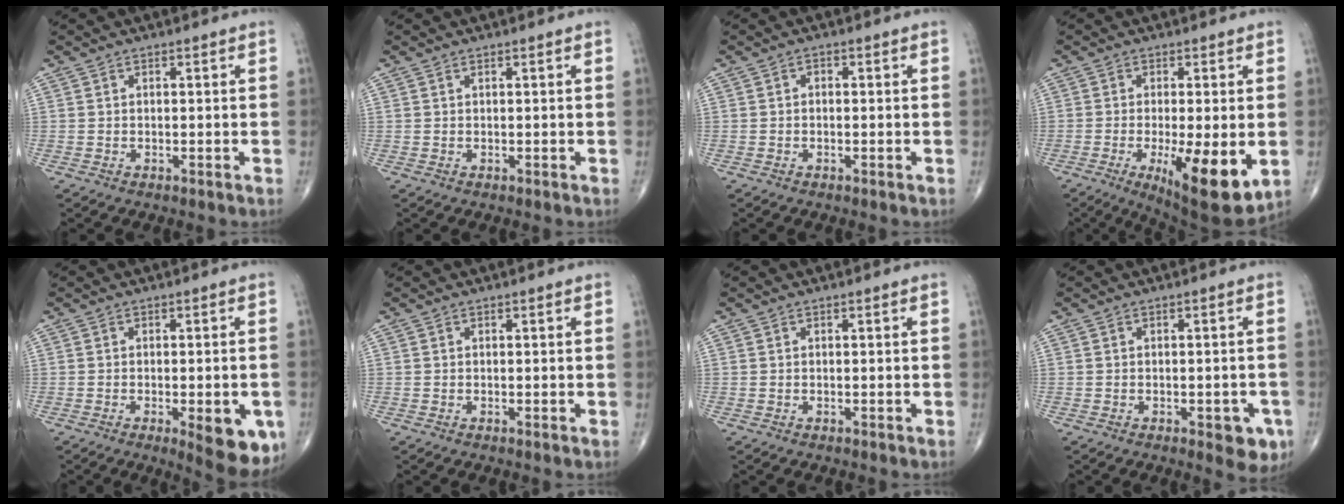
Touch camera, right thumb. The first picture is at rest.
{"total": 0.0}
{"total": 0.9, "force": [-0.1, 0.7, 0.6], "torque": [-0.003, 0.003, -0.005]}
{"total": 13.7, "force": [-3.5, 3.8, 12.7], "torque": [-0.187, -0.027, -0.043]}
{"total": 10.4, "force": [-3.6, 3.5, 9.1], "torque": [-0.093, -0.007, -0.037]}
{"total": 0.0}
{"total": 0.0}
{"total": 5.3, "force": [-2.2, 2.4, 4.2], "torque": [-0.030, 0.004, -0.021]}